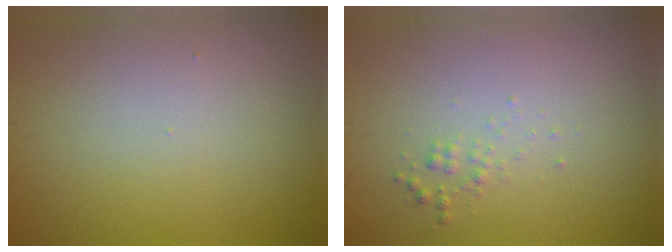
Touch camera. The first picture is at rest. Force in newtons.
{"total": 0.9, "press": 0.9, "slide": 0.0}